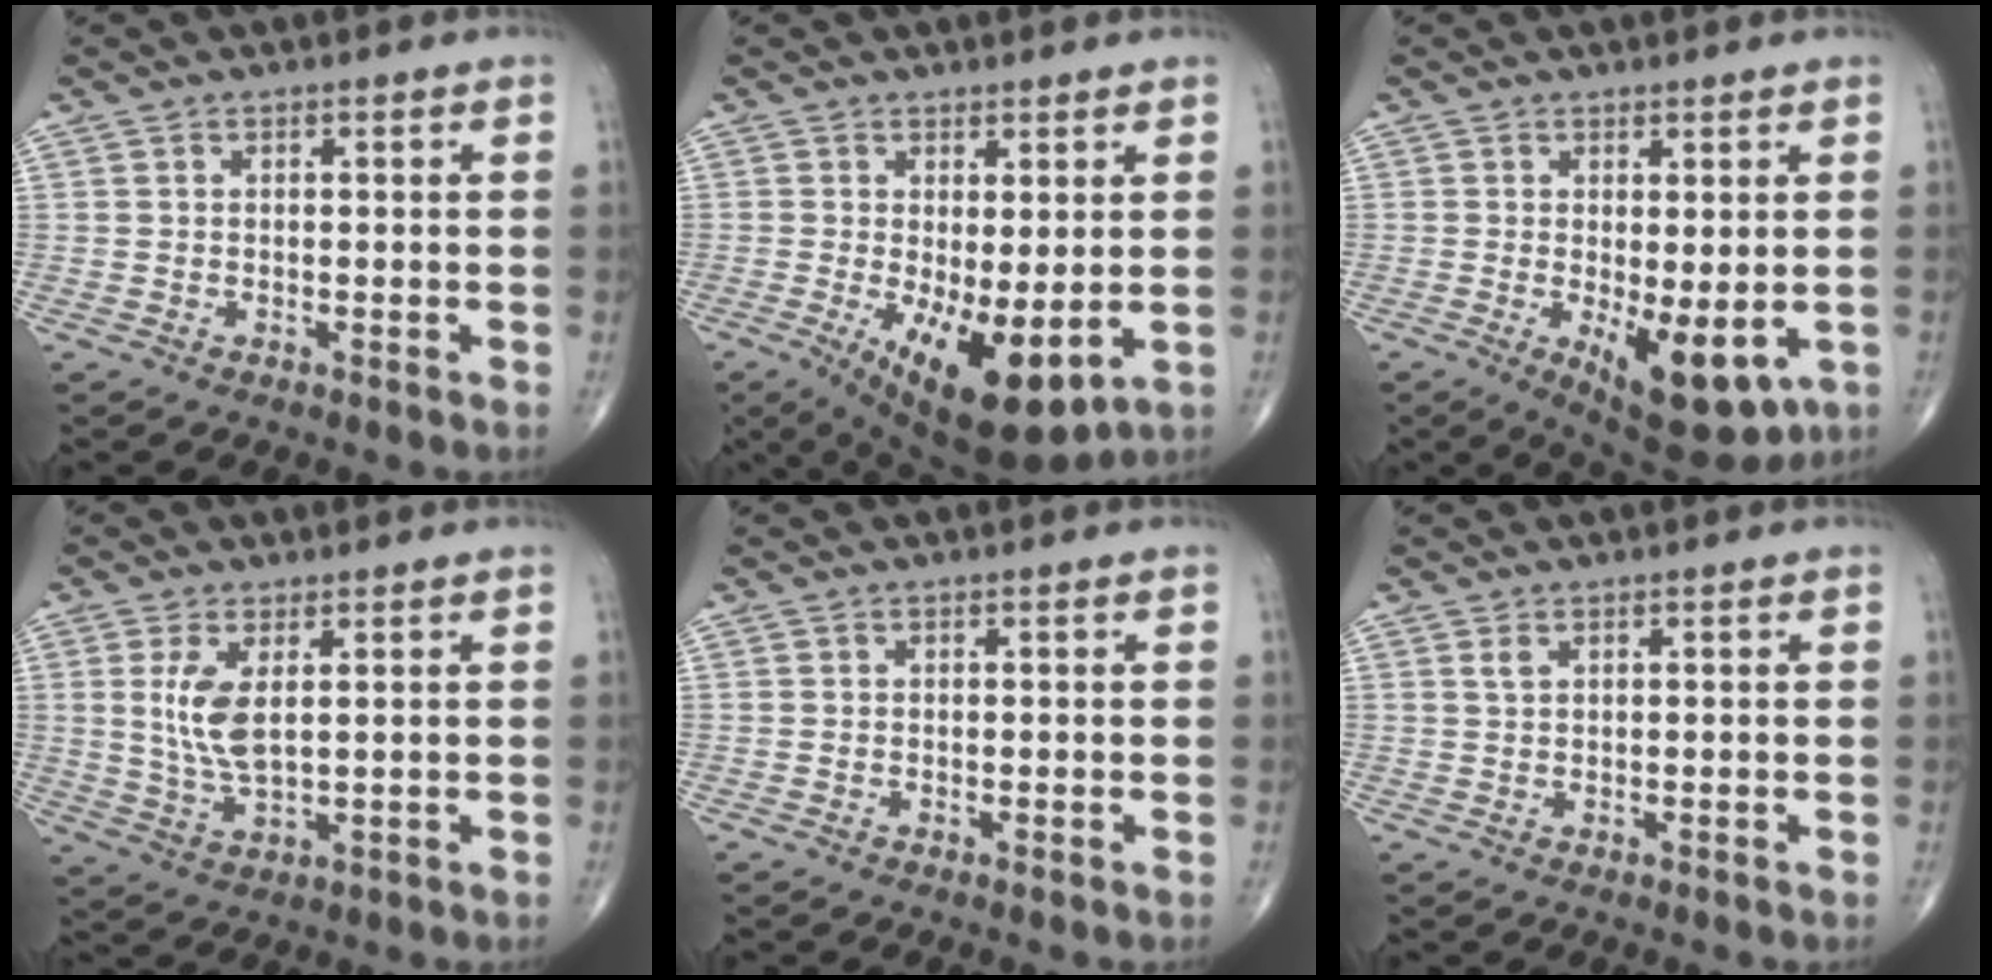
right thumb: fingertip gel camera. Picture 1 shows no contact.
{"total": 12.0, "force": [-2.5, 4.5, 10.9], "torque": [-0.166, -0.025, -0.020]}
{"total": 10.6, "force": [-2.5, 4.2, 9.4], "torque": [-0.122, -0.023, -0.022]}
{"total": 6.7, "force": [1.6, 2.6, 5.9], "torque": [-0.127, -0.015, 0.042]}
{"total": 0.0}
{"total": 1.0, "force": [0.6, 0.4, 0.7], "torque": [-0.014, 0.004, 0.013]}